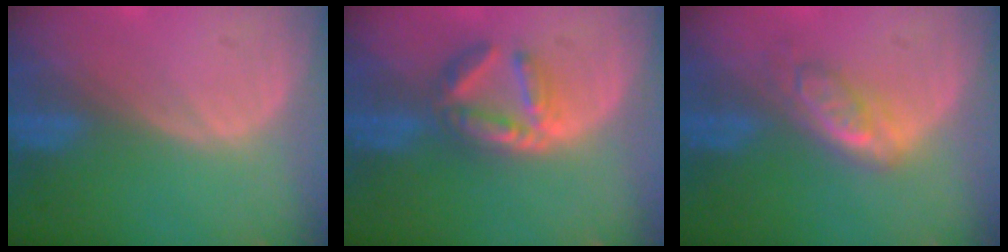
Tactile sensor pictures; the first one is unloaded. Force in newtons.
{"total": 5.7, "press": 5.5, "slide": 1.4}
{"total": 4.9, "press": 4.6, "slide": 1.9}